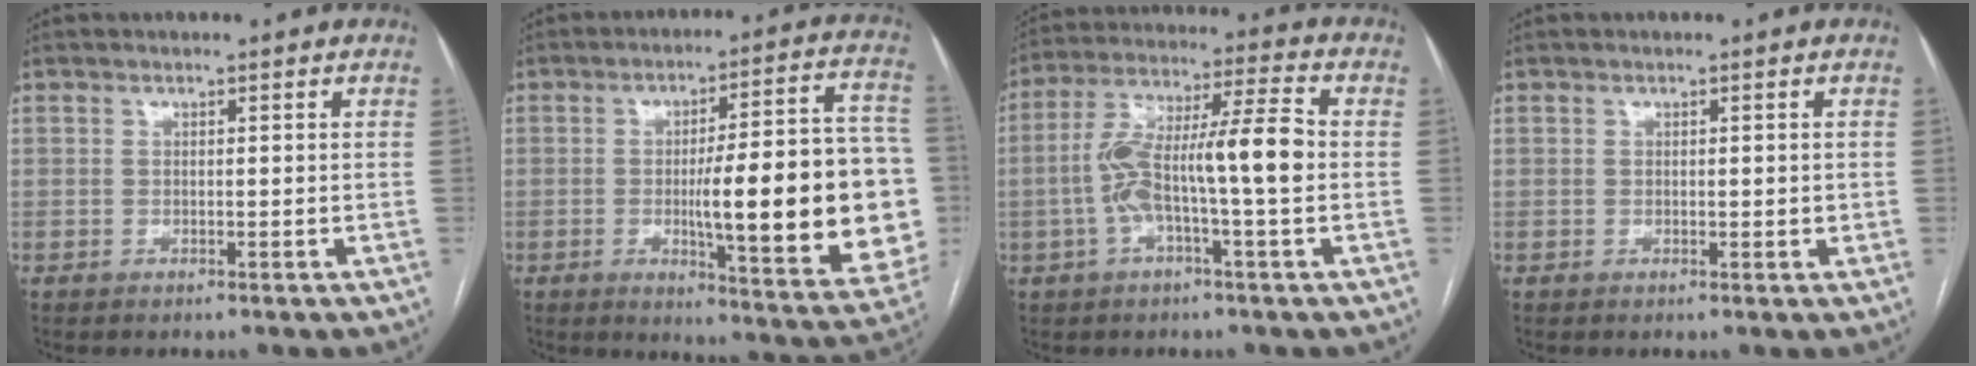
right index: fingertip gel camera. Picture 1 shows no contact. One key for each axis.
{"total": 23.8, "fx": -2.6, "fy": 4.0, "fz": 23.3, "tx": -0.236, "ty": 0.020, "tz": -0.024}
{"total": 12.5, "fx": -1.6, "fy": 1.0, "fz": 12.4, "tx": -0.234, "ty": 0.031, "tz": -0.032}
{"total": 1.3, "fx": 0.1, "fy": 0.6, "fz": 1.2, "tx": -0.017, "ty": -0.001, "tz": 0.004}